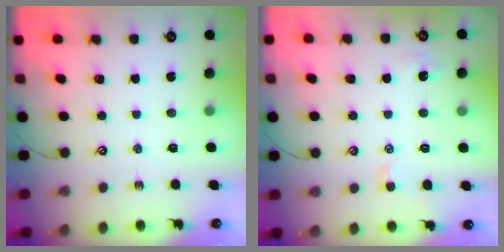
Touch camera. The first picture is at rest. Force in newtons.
{"total": 0.9, "press": 0.7, "slide": 0.5}